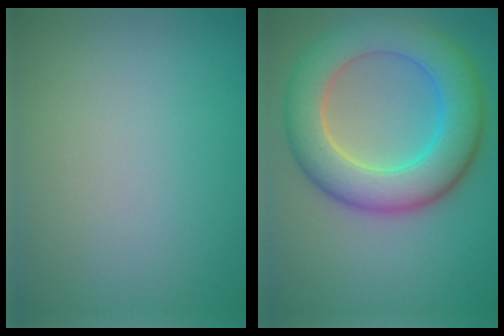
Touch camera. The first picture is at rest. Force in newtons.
{"total": 8.8, "press": 8.8, "slide": 0.4}